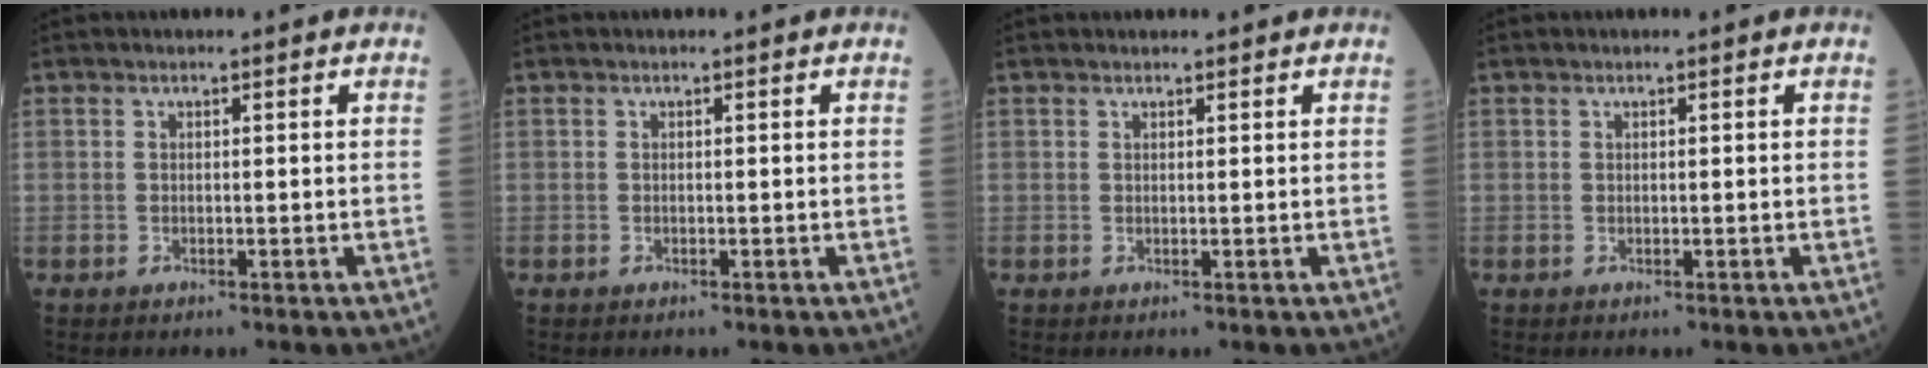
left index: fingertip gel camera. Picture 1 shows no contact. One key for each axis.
{"total": 0.0}
{"total": 1.0, "fx": 0.9, "fy": 0.3, "fz": 0.1, "tx": -0.011, "ty": 0.009, "tz": 0.010}
{"total": 0.0}